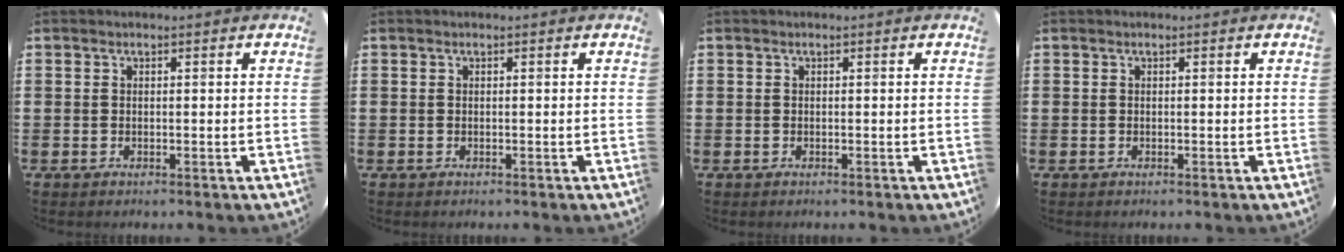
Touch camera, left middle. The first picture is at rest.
{"total": 0.0}
{"total": 0.0}
{"total": 0.0}